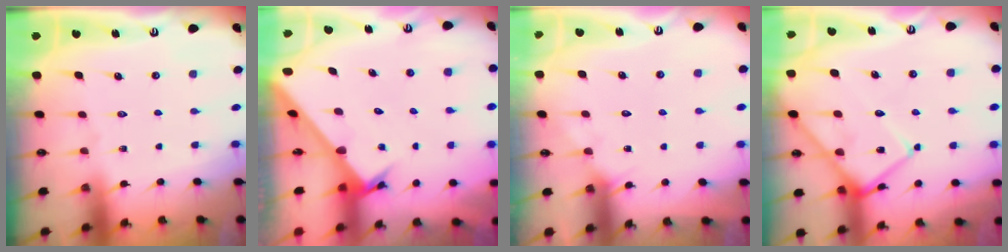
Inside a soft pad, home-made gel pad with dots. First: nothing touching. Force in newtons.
{"total": 2.6, "press": 2.6, "slide": 0.3}
{"total": 2.8, "press": 2.8, "slide": 0.1}
{"total": 13.3, "press": 13.2, "slide": 1.3}